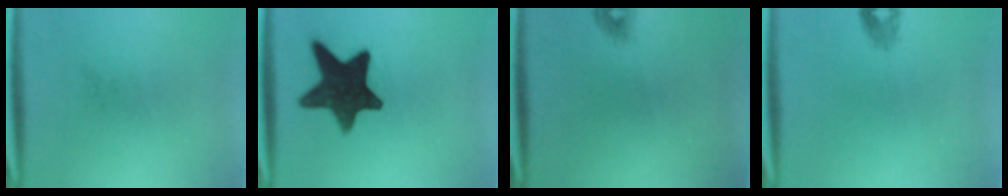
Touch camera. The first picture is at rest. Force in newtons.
{"total": 14.6}
{"total": 0.9}
{"total": 1.2}